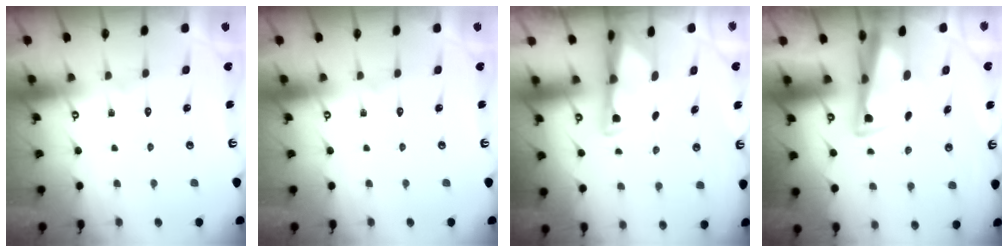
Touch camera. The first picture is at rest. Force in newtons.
{"total": 0.0}
{"total": 3.1, "press": 3.1, "slide": 0.6}
{"total": 4.0, "press": 3.8, "slide": 1.2}